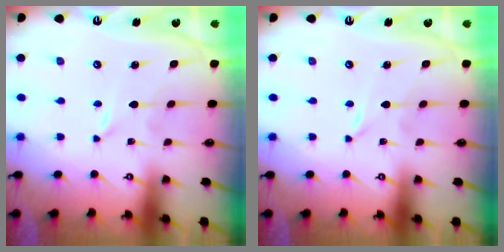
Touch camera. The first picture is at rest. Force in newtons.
{"total": 0.0}